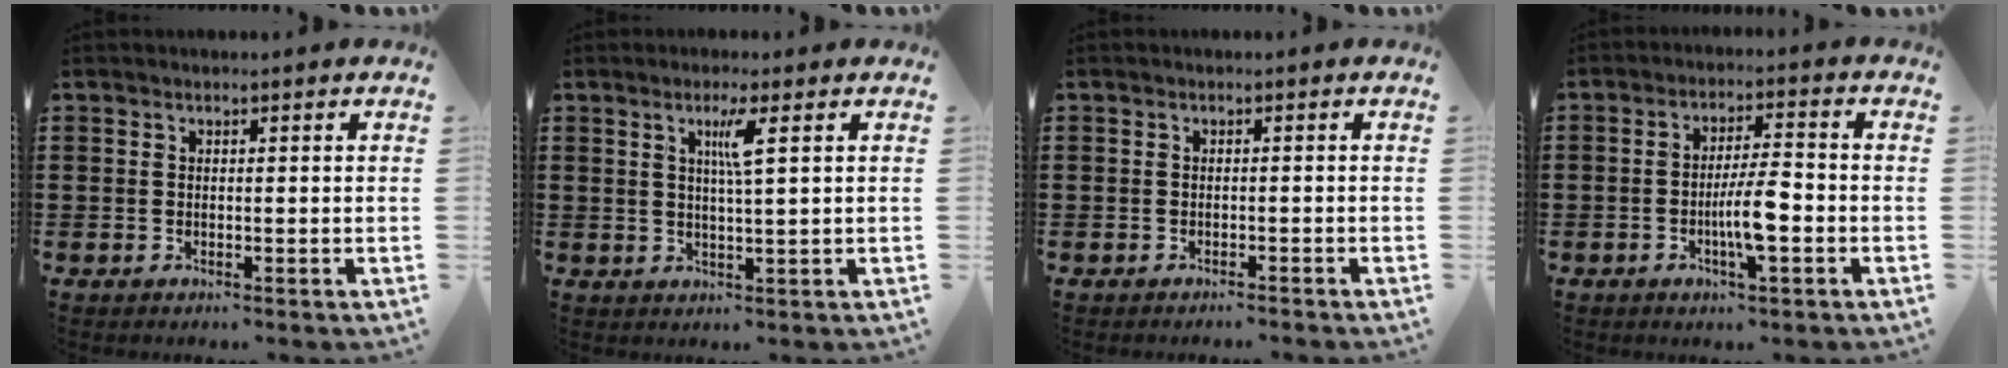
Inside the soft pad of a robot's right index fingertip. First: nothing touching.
{"total": 3.7, "force": [1.4, -0.2, 3.4], "torque": [-0.071, -0.004, 0.020]}
{"total": 0.9, "force": [-0.8, 0.0, 0.1], "torque": [-0.004, -0.001, -0.017]}
{"total": 6.4, "force": [-1.9, 1.1, 6.0], "torque": [-0.115, -0.001, -0.038]}